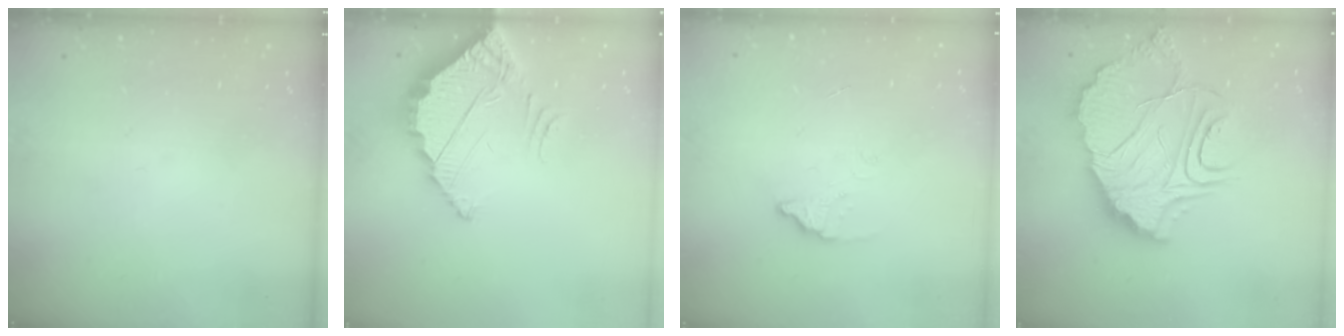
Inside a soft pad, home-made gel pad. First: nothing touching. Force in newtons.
{"total": 3.9, "press": 3.9, "slide": 0.2}
{"total": 2.7, "press": 2.7, "slide": 0.2}
{"total": 18.6, "press": 18.5, "slide": 1.6}